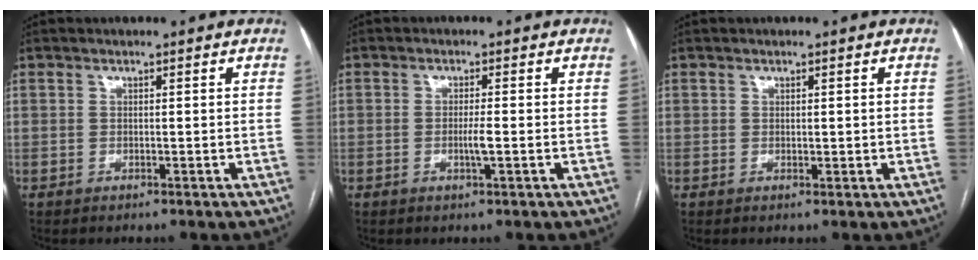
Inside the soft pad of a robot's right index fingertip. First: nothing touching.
{"total": 3.6, "force": [-1.1, 0.0, 3.4], "torque": [-0.061, -0.002, -0.020]}
{"total": 0.8, "force": [0.4, 0.5, 0.3], "torque": [0.005, -0.001, 0.007]}